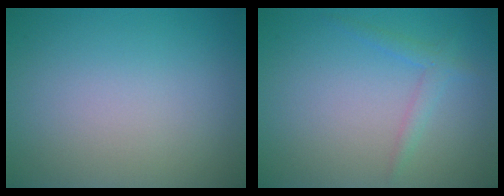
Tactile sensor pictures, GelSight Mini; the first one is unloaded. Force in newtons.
{"total": 1.5, "press": 1.5, "slide": 0.1}